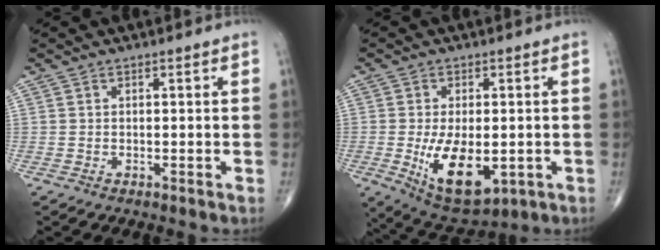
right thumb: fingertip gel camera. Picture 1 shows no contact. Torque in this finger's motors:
{"motor_torque": [-0.14, 1.15, 1.08, -0.24, 0.37]}